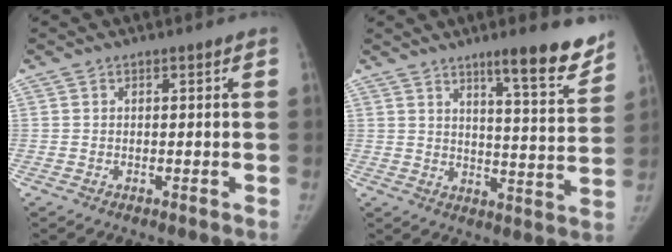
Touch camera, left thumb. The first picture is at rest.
{"total": 12.6, "force": [9.1, 1.9, 8.5], "torque": [-0.088, -0.062, 0.131]}